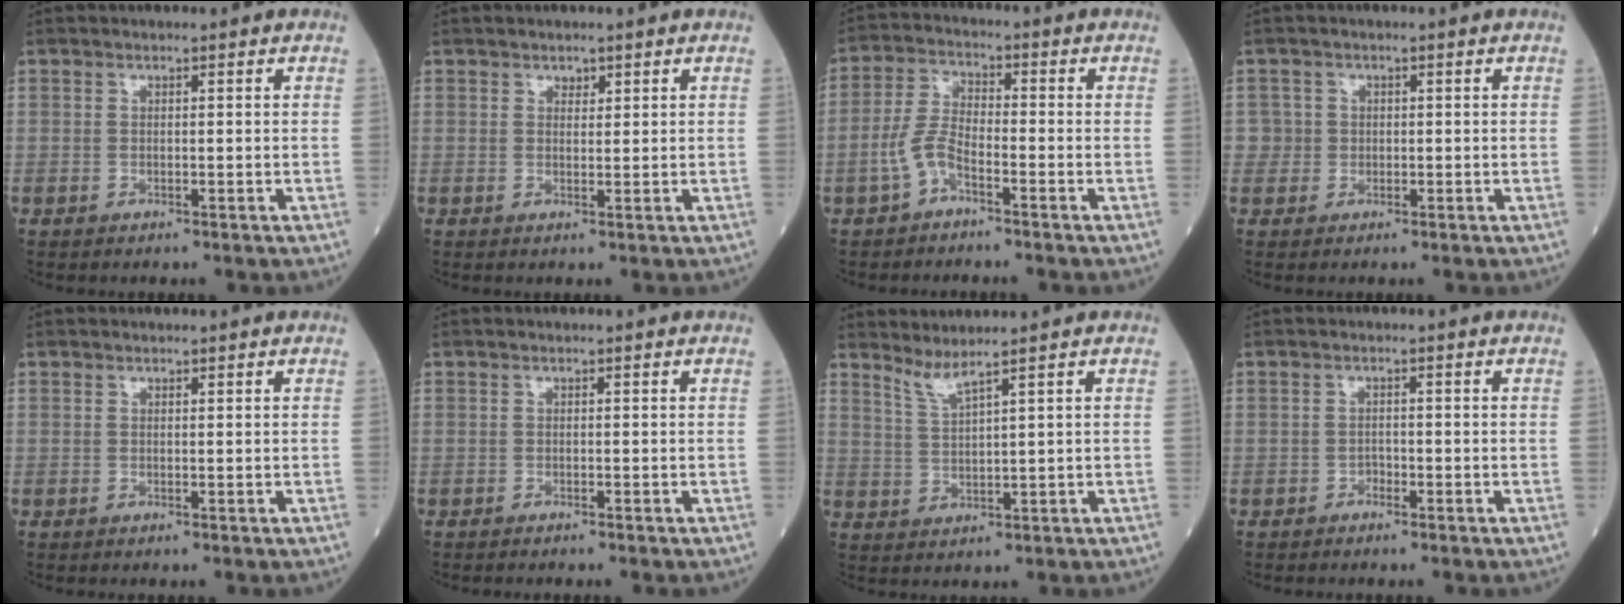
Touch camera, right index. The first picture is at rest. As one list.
[{"total": 1.1, "force": [0.8, 0.6, 0.3], "torque": [-0.003, -0.003, 0.014]}, {"total": 4.6, "force": [-2.5, 1.4, 3.5], "torque": [-0.085, 0.004, -0.054]}, {"total": 1.9, "force": [-0.1, 1.9, -0.3], "torque": [0.020, 0.009, -0.004]}, {"total": 0.0}, {"total": 0.7, "force": [-0.7, -0.1, 0.2], "torque": [-0.001, 0.000, -0.008]}, {"total": 2.8, "force": [2.4, -1.1, 1.0], "torque": [-0.027, -0.013, 0.057]}, {"total": 0.8, "force": [-0.6, 0.4, 0.1], "torque": [0.002, 0.003, -0.013]}]